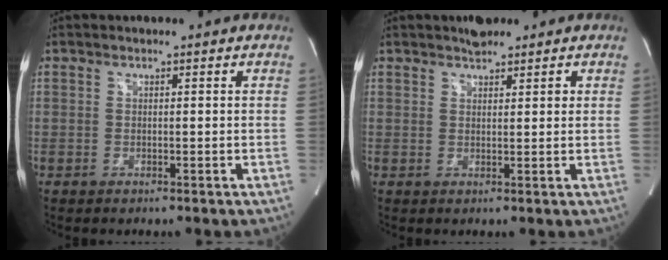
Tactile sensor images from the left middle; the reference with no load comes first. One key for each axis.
{"total": 2.8, "fx": 2.3, "fy": 1.2, "fz": 1.0, "tx": -0.018, "ty": 0.009, "tz": 0.033}